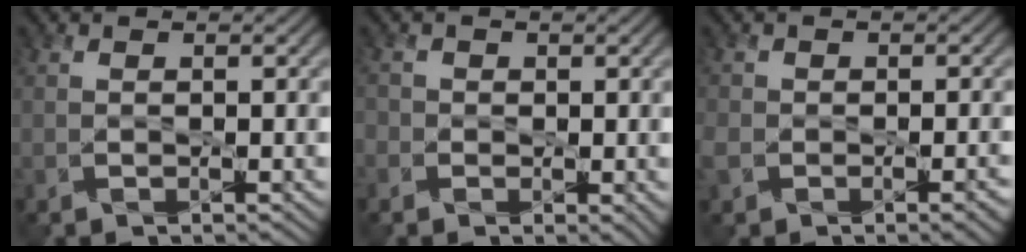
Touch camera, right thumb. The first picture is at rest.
{"total": 2.3, "force": [-0.6, 2.0, 0.9], "torque": [-0.019, -0.009, -0.012]}
{"total": 4.6, "force": [-2.0, 3.2, 2.6], "torque": [-0.044, -0.013, -0.033]}